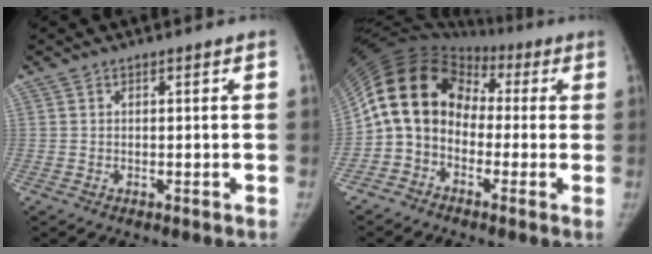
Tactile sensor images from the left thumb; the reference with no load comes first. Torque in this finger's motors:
{"motor_torque": [-1.05, 2.78, 1.45, 1.32, 0.22]}